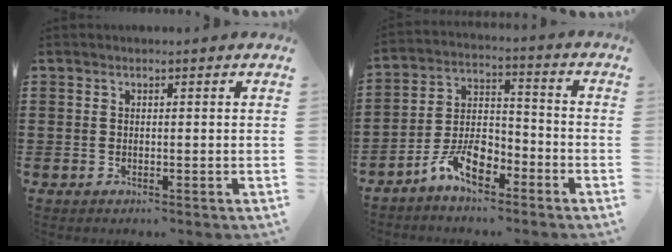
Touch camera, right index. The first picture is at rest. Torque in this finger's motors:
{"motor_torque": [1.08, 1.06, 0.21, 0.06]}